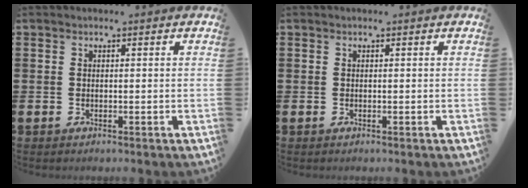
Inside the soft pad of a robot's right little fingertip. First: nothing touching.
{"total": 0.0}